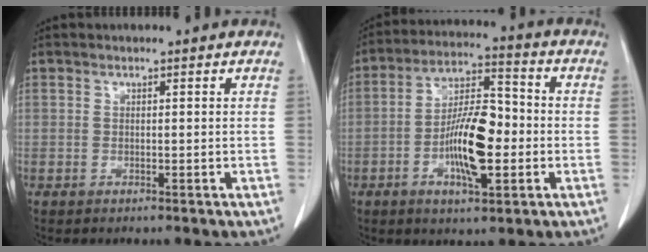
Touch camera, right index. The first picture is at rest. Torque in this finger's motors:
{"motor_torque": [1.21, -0.72, 0.28, 0.15]}